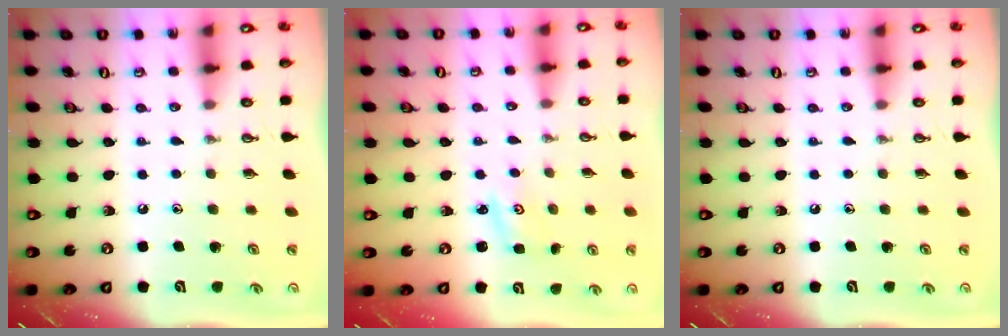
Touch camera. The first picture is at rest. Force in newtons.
{"total": 2.1, "press": 2.1, "slide": 0.3}
{"total": 0.0}